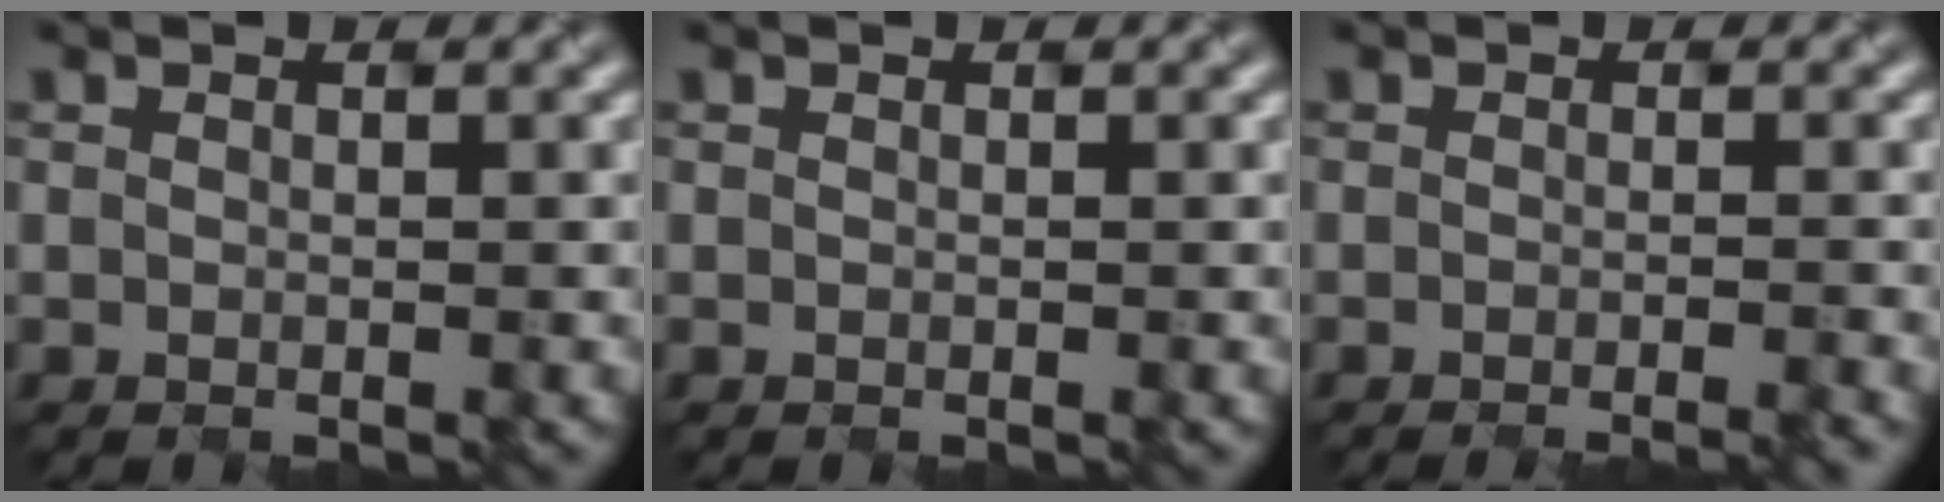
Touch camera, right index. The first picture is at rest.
{"total": 0.0}
{"total": 2.7, "force": [-1.2, 0.9, 2.2], "torque": [0.003, 0.000, -0.017]}